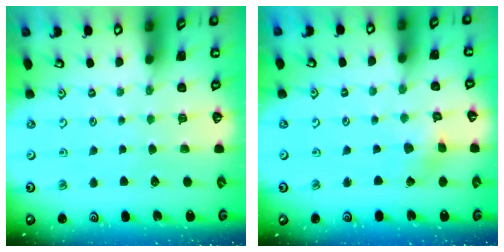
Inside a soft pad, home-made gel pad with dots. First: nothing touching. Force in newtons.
{"total": 2.3, "press": 2.3, "slide": 0.1}